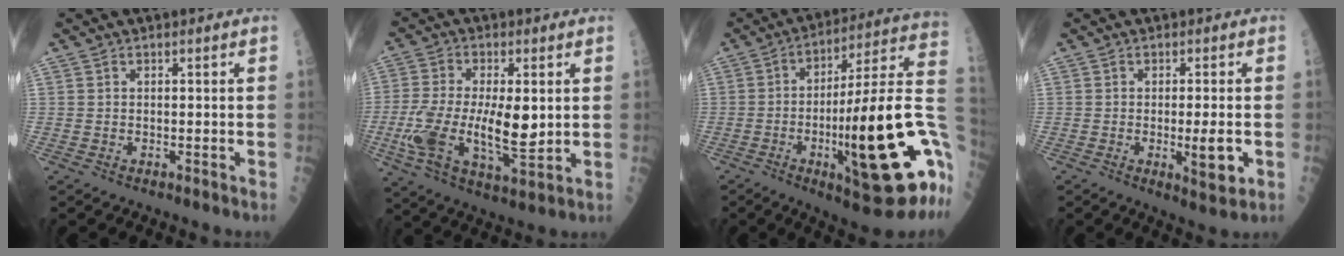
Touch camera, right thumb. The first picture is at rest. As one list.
[{"total": 15.6, "force": [-0.5, 6.2, 14.3], "torque": [-0.284, -0.015, -0.005]}, {"total": 27.1, "force": [-6.9, 4.7, 25.8], "torque": [-0.355, 0.010, -0.099]}, {"total": 5.5, "force": [-1.0, 1.2, 5.3], "torque": [-0.074, -0.011, -0.010]}]